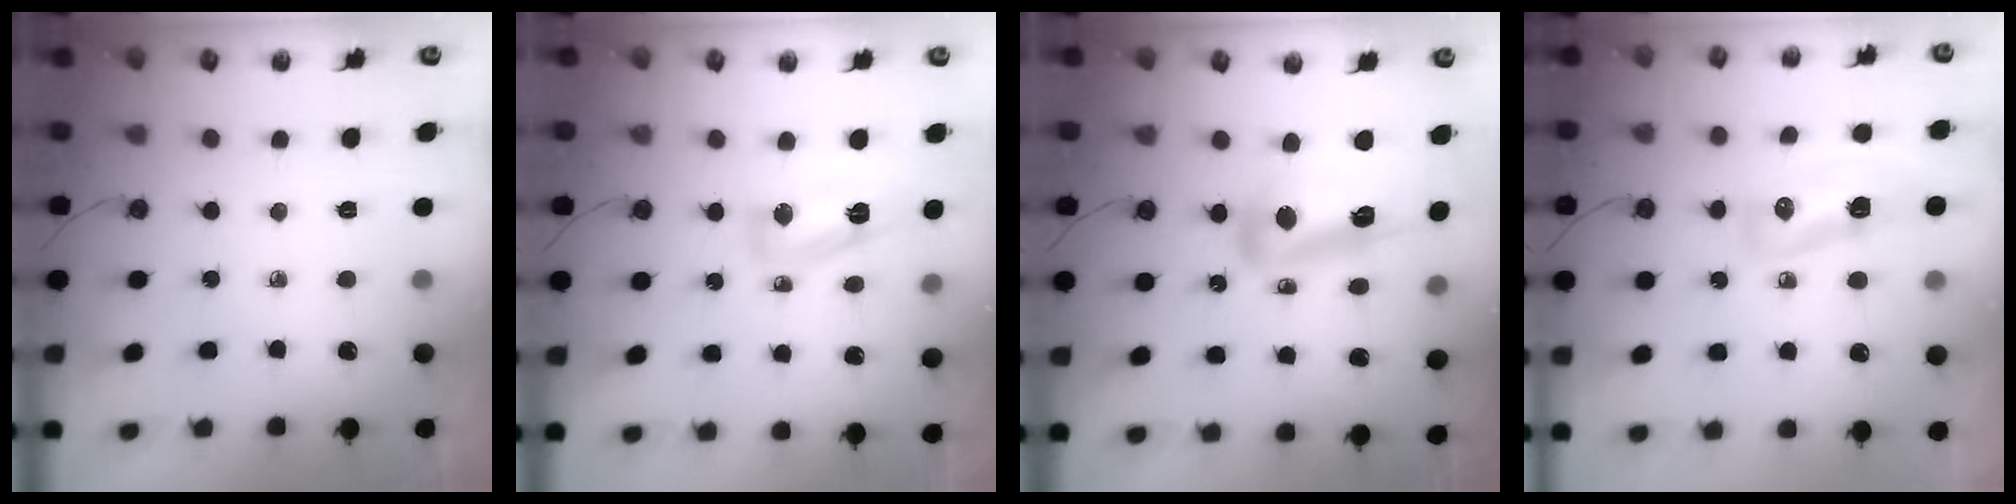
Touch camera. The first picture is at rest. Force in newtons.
{"total": 14.6, "press": 9.6, "slide": 11.0}
{"total": 14.9, "press": 14.8, "slide": 1.7}
{"total": 9.3, "press": 9.2, "slide": 1.8}